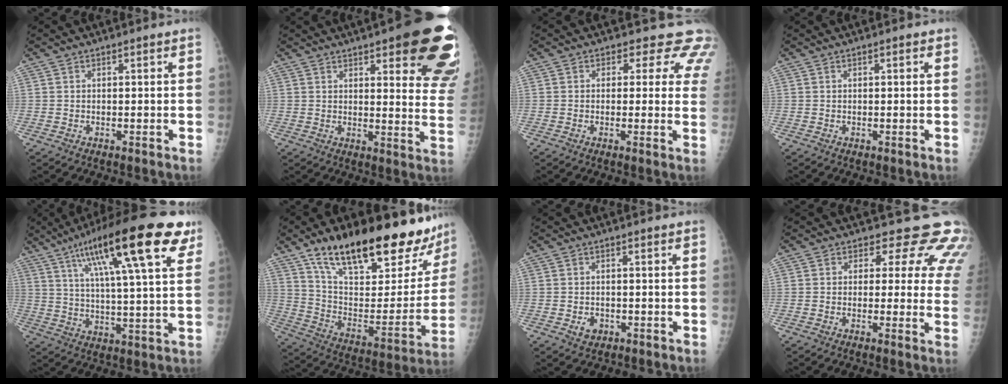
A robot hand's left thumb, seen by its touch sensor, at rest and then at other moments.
{"total": 20.9, "force": [11.4, 5.8, 16.6], "torque": [-0.160, -0.042, 0.129]}
{"total": 7.8, "force": [5.9, 4.6, 2.2], "torque": [0.022, -0.020, 0.039]}
{"total": 0.7, "force": [0.3, 0.3, 0.6], "torque": [-0.008, 0.001, 0.002]}
{"total": 24.2, "force": [12.5, 5.3, 20.0], "torque": [-0.303, -0.008, 0.192]}
{"total": 32.2, "force": [21.9, 11.0, 20.8], "torque": [-0.284, -0.056, 0.338]}
{"total": 2.4, "force": [-0.9, 2.0, 1.2], "torque": [-0.009, 0.003, -0.008]}
{"total": 12.2, "force": [9.2, 6.6, 4.6], "torque": [0.007, -0.037, 0.077]}